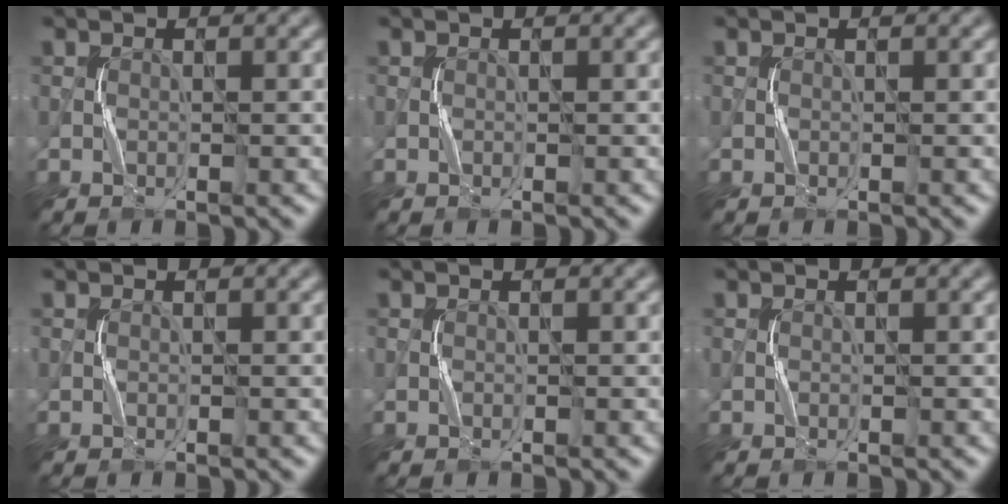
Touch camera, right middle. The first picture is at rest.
{"total": 0.0}
{"total": 0.0}
{"total": 0.0}
{"total": 0.0}
{"total": 0.0}